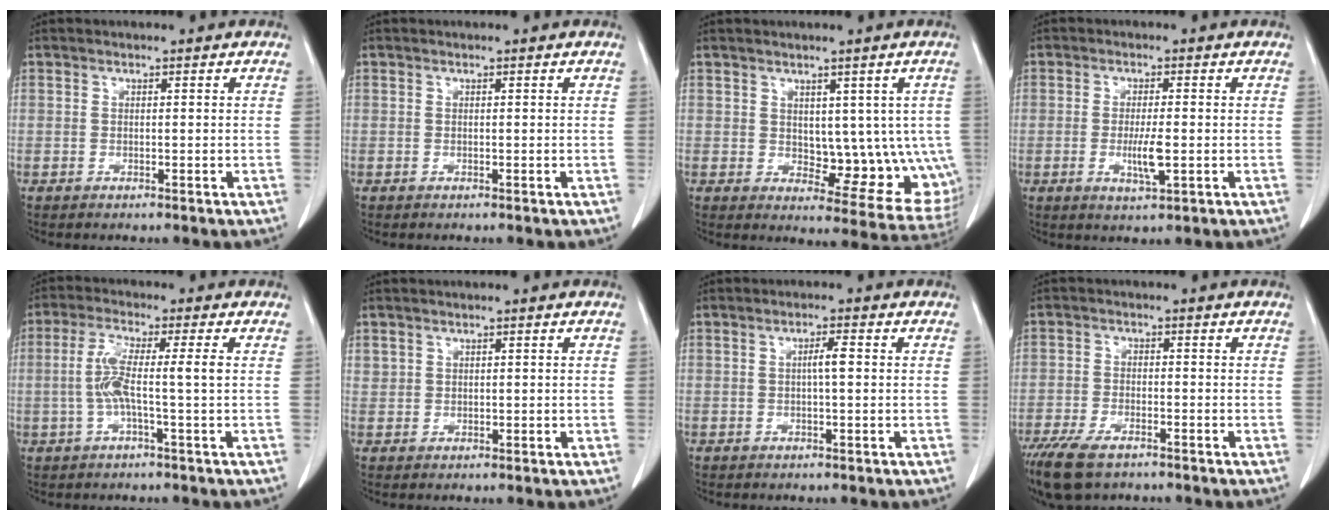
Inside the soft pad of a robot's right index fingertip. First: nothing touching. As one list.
[{"total": 0.0}, {"total": 10.6, "force": [0.7, 5.8, 8.8], "torque": [-0.086, 0.002, 0.025]}, {"total": 4.3, "force": [-0.8, 0.7, 4.2], "torque": [-0.083, -0.008, -0.012]}, {"total": 5.8, "force": [-0.4, 0.1, 5.8], "torque": [-0.123, 0.011, -0.009]}, {"total": 1.4, "force": [0.9, 1.1, 0.2], "torque": [0.004, 0.004, 0.017]}, {"total": 2.2, "force": [0.1, 0.1, 2.2], "torque": [-0.038, 0.003, 0.002]}, {"total": 8.8, "force": [-6.4, 3.2, 5.1], "torque": [-0.094, -0.015, -0.107]}]